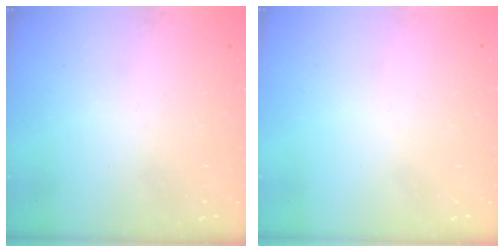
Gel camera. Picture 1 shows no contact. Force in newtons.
{"total": 0.0}